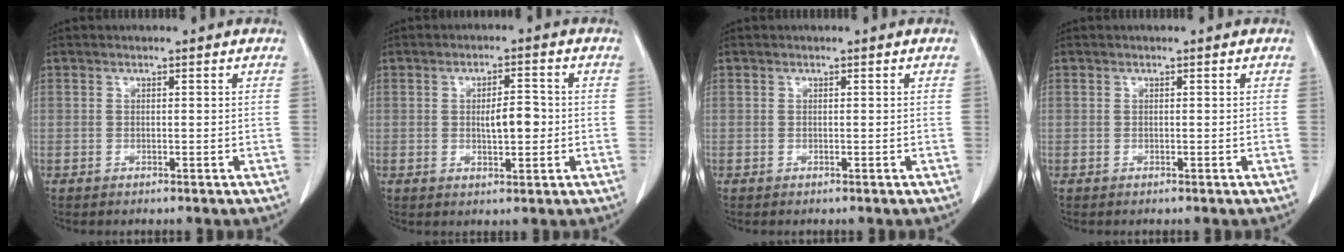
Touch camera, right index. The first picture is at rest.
{"total": 4.5, "force": [-0.2, 1.4, 4.3], "torque": [-0.069, 0.002, 0.000]}
{"total": 0.0}
{"total": 0.0}